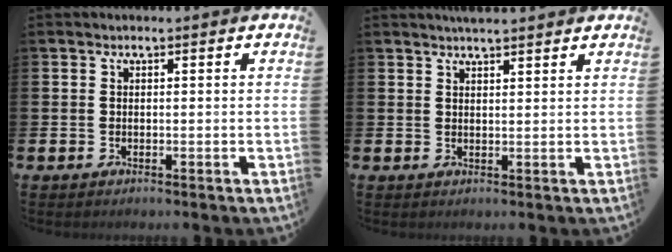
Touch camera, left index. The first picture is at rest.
{"total": 2.6, "force": [2.5, 0.2, 0.5], "torque": [-0.010, -0.008, 0.045]}